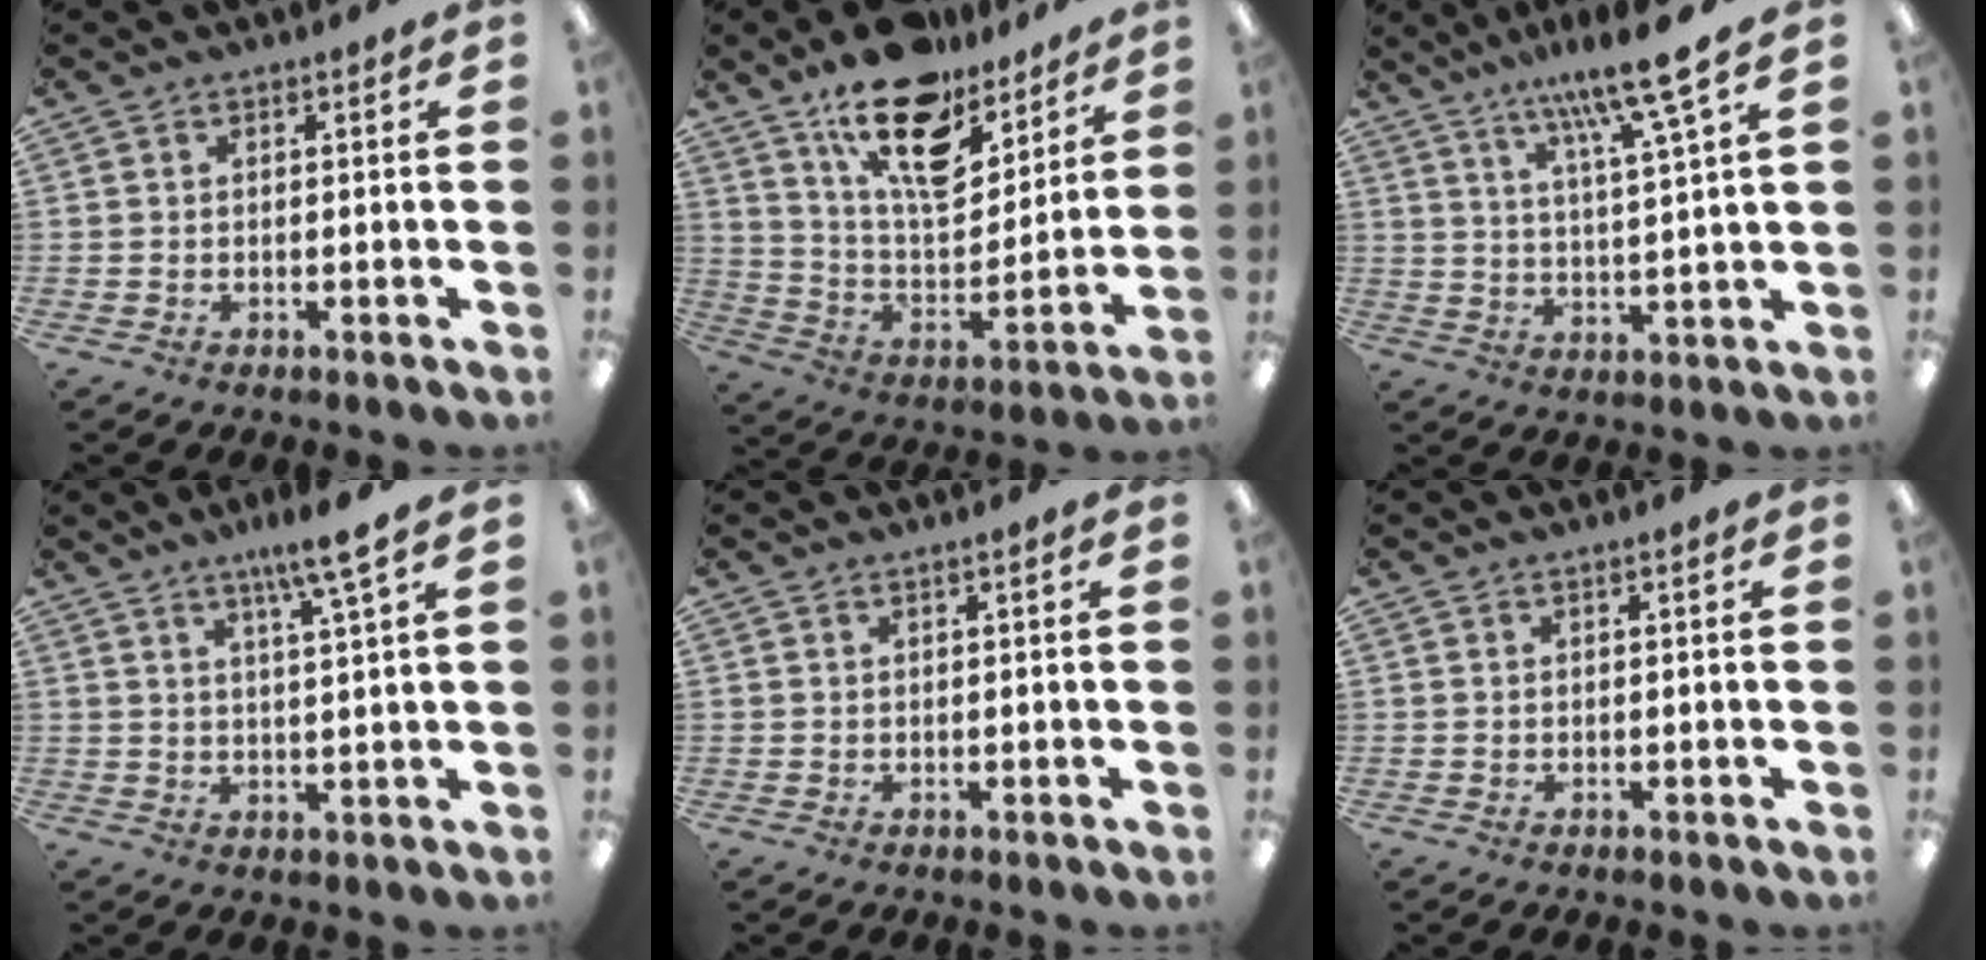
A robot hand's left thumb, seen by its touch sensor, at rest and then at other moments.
{"total": 18.2, "force": [12.7, 8.6, 9.8], "torque": [-0.165, -0.081, 0.224]}
{"total": 12.0, "force": [8.8, 0.6, 8.2], "torque": [-0.141, -0.046, 0.139]}
{"total": 7.3, "force": [5.0, -0.2, 5.3], "torque": [-0.099, -0.019, 0.082]}
{"total": 0.7, "force": [0.5, -0.1, 0.5], "torque": [-0.008, 0.000, 0.008]}
{"total": 0.5, "force": [0.3, 0.0, 0.4], "torque": [-0.007, 0.000, 0.005]}